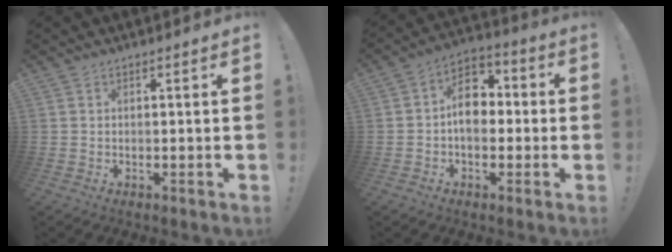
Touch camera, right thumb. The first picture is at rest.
{"total": 11.1, "force": [-0.2, 8.2, 7.6], "torque": [-0.109, 0.017, 0.000]}